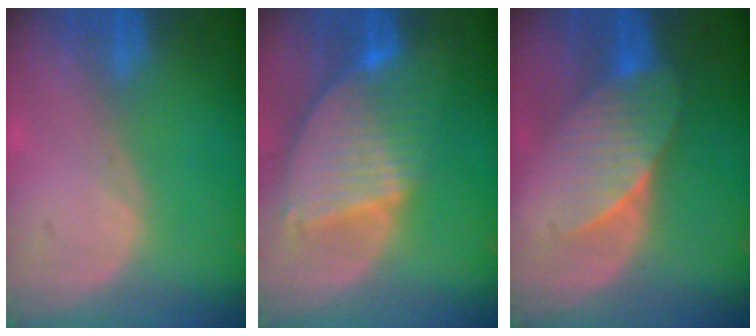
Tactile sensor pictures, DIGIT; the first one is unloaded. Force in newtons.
{"total": 9.2, "press": 7.8, "slide": 4.8}
{"total": 7.1, "press": 6.7, "slide": 2.2}